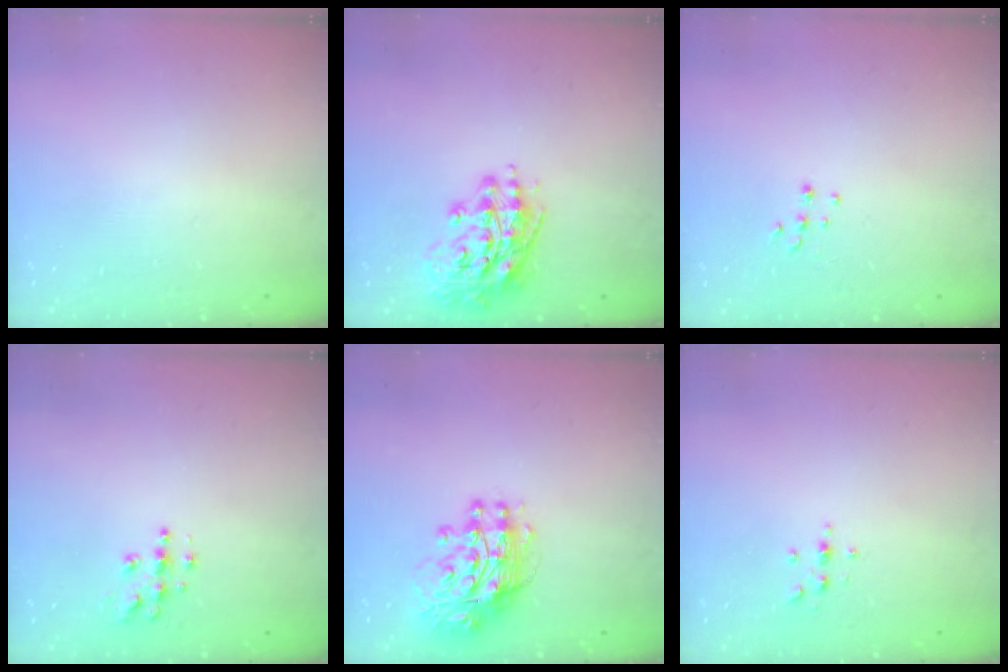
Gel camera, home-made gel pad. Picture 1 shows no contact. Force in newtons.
{"total": 14.8, "press": 14.6, "slide": 2.5}
{"total": 6.7, "press": 6.7, "slide": 0.6}
{"total": 5.9, "press": 5.9, "slide": 0.2}
{"total": 12.3, "press": 12.2, "slide": 1.1}
{"total": 2.3, "press": 2.2, "slide": 0.2}